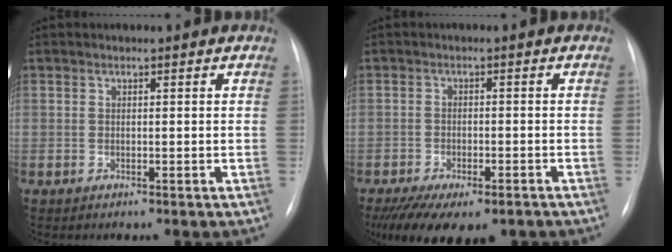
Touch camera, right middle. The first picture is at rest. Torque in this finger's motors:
{"motor_torque": [1.09, -1.05, 0.29, 0.05]}